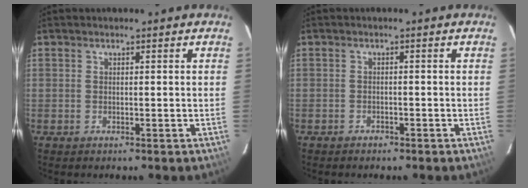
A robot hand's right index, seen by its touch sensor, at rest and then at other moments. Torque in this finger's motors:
{"motor_torque": [0.06, 0.01, -0.06, -0.04]}